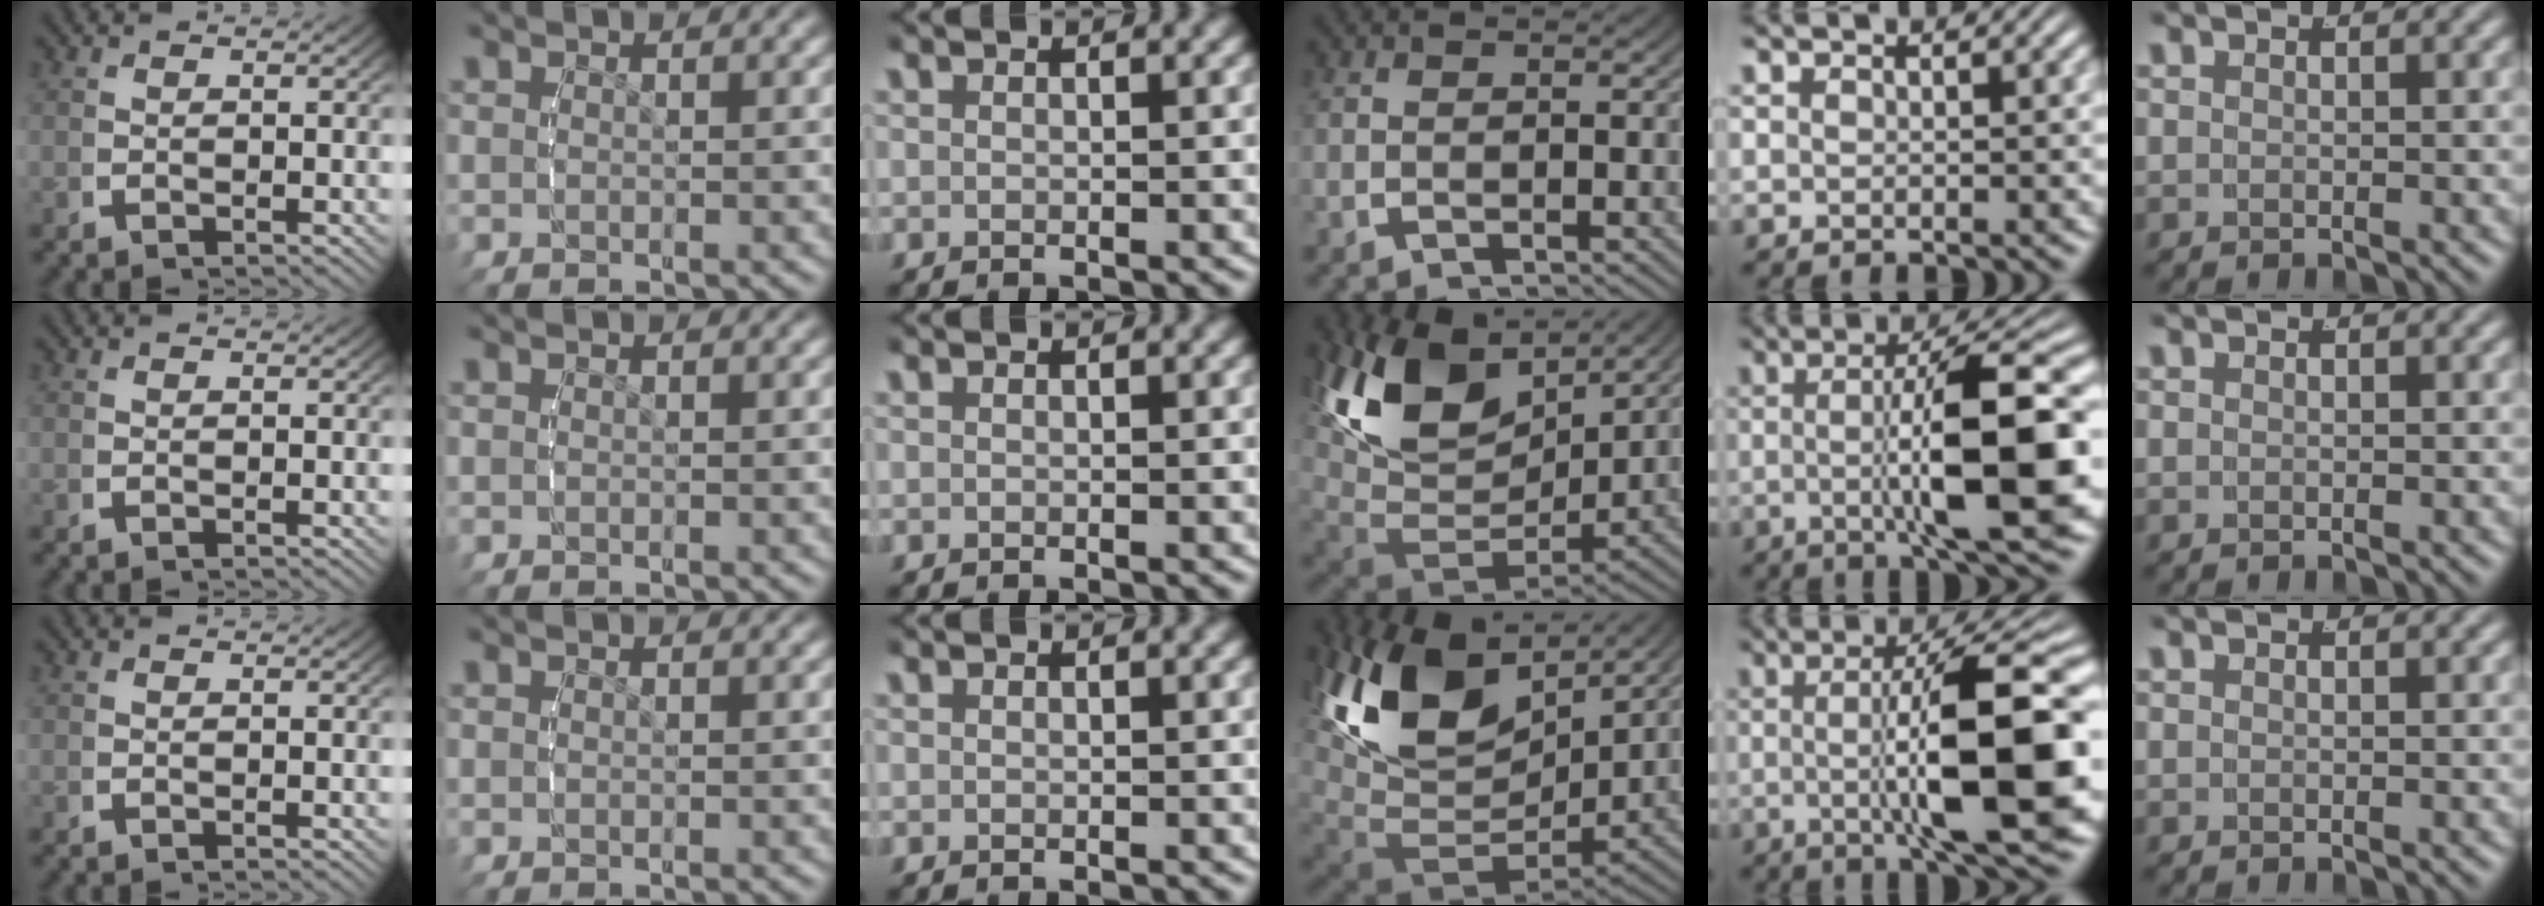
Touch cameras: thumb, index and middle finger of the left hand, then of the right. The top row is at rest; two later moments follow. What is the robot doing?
{"motion": "lift_and_place", "object": "bottle cap"}